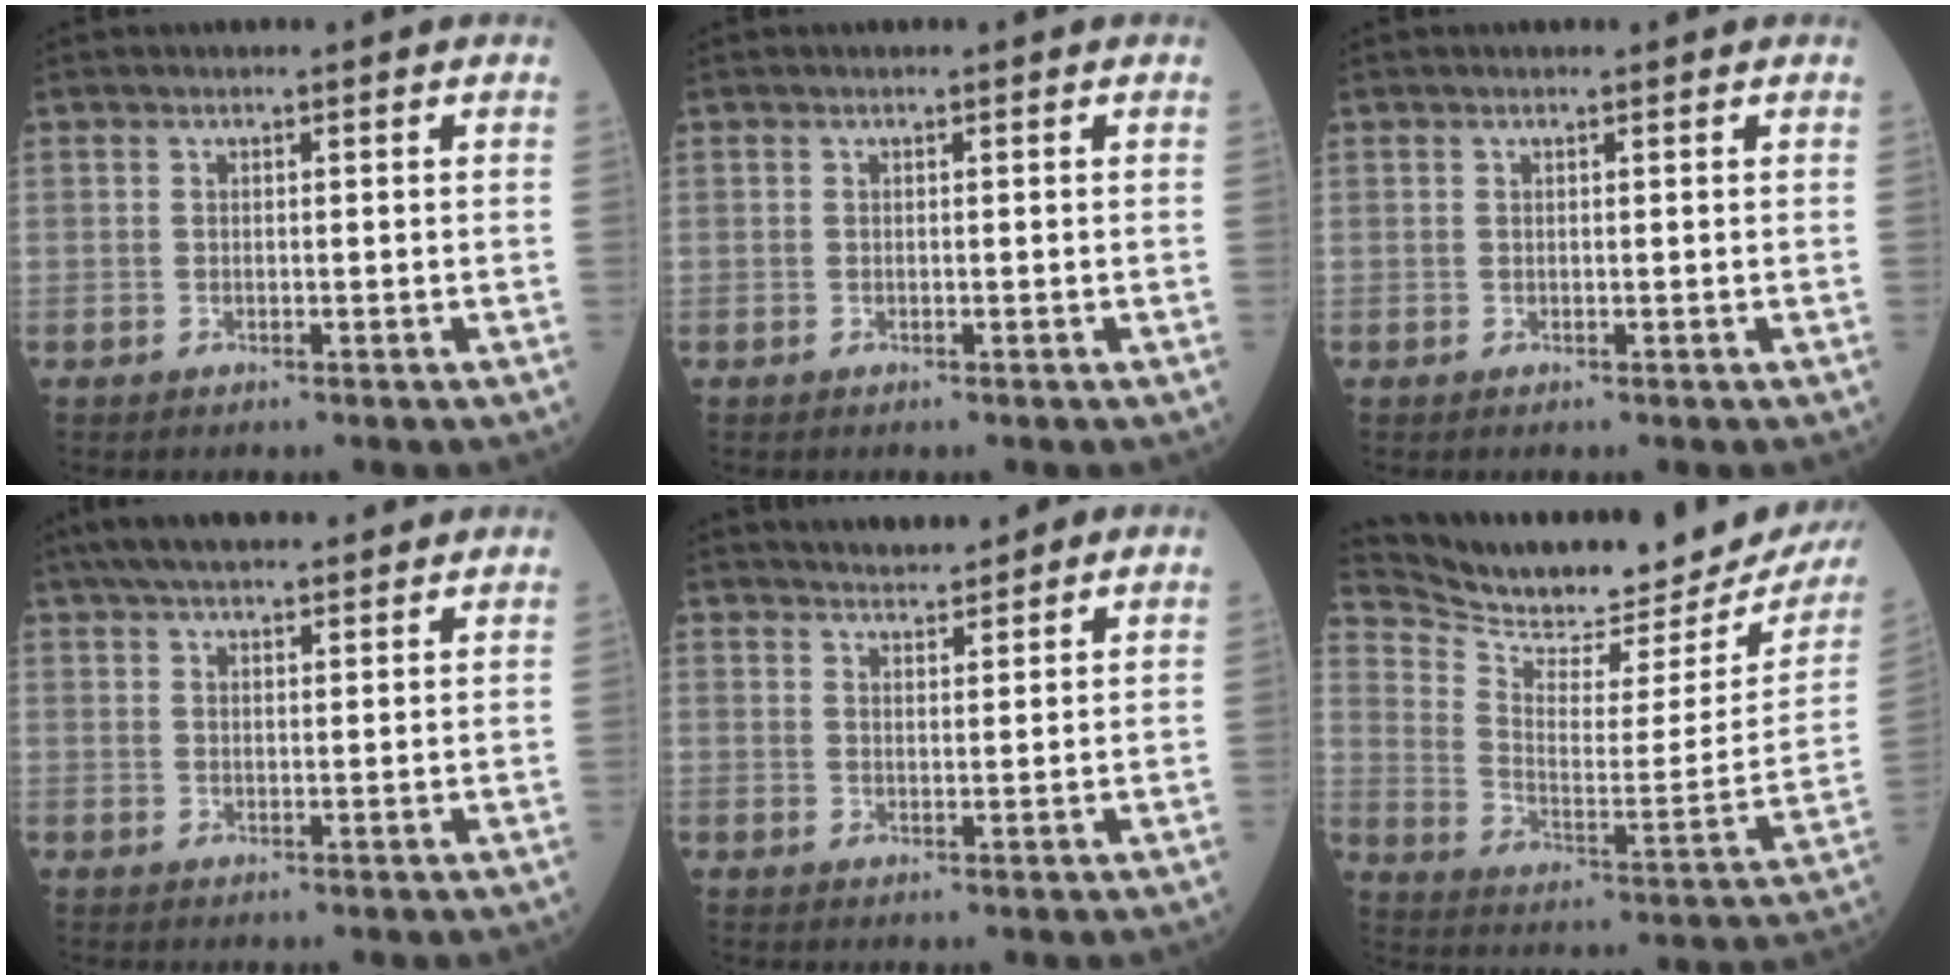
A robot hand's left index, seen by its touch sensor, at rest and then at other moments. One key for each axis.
{"total": 0.0}
{"total": 0.7, "fx": 0.6, "fy": 0.0, "fz": 0.2, "tx": -0.007, "ty": 0.004, "tz": 0.009}
{"total": 12.2, "fx": 10.4, "fy": 2.6, "fz": 5.8, "tx": -0.088, "ty": 0.039, "tz": 0.151}
{"total": 5.9, "fx": 5.6, "fy": 1.2, "fz": 1.6, "tx": -0.025, "ty": 0.013, "tz": 0.081}
{"total": 22.0, "fx": 20.9, "fy": 3.8, "fz": 5.6, "tx": -0.106, "ty": -0.090, "tz": 0.290}